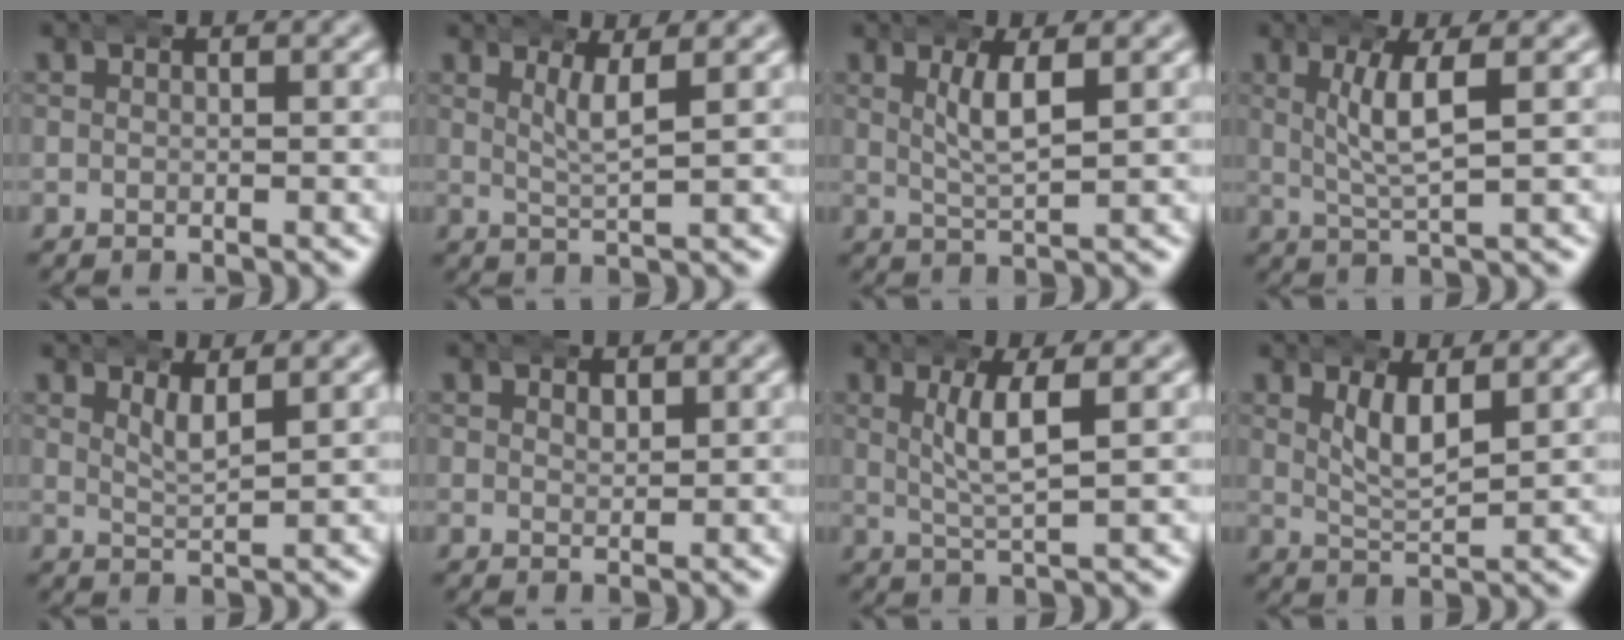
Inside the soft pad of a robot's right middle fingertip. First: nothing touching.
{"total": 2.8, "force": [1.7, 0.0, 2.2], "torque": [-0.043, -0.002, 0.032]}
{"total": 3.1, "force": [1.2, 0.4, 2.8], "torque": [-0.055, -0.003, 0.026]}
{"total": 3.5, "force": [1.1, 0.3, 3.3], "torque": [-0.061, -0.002, 0.024]}
{"total": 2.5, "force": [1.9, 0.2, 1.7], "torque": [-0.033, -0.008, 0.037]}
{"total": 1.0, "force": [0.7, 0.5, 0.4], "torque": [-0.006, -0.007, 0.017]}
{"total": 3.5, "force": [1.3, 0.1, 3.3], "torque": [-0.059, -0.002, 0.027]}
{"total": 3.5, "force": [1.7, 1.1, 2.9], "torque": [-0.059, -0.010, 0.036]}